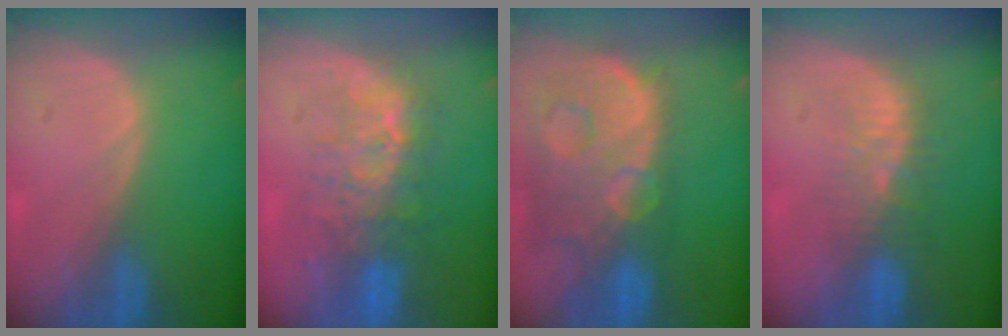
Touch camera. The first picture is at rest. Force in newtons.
{"total": 9.0, "press": 8.3, "slide": 3.5}
{"total": 14.1, "press": 11.5, "slide": 8.2}
{"total": 6.0, "press": 5.7, "slide": 1.9}